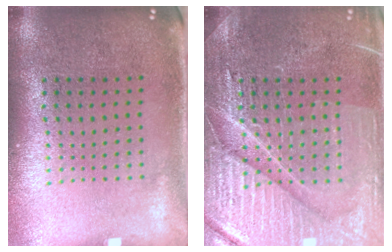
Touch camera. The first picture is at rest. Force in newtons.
{"total": 4.8, "press": 4.8, "slide": 0.5}